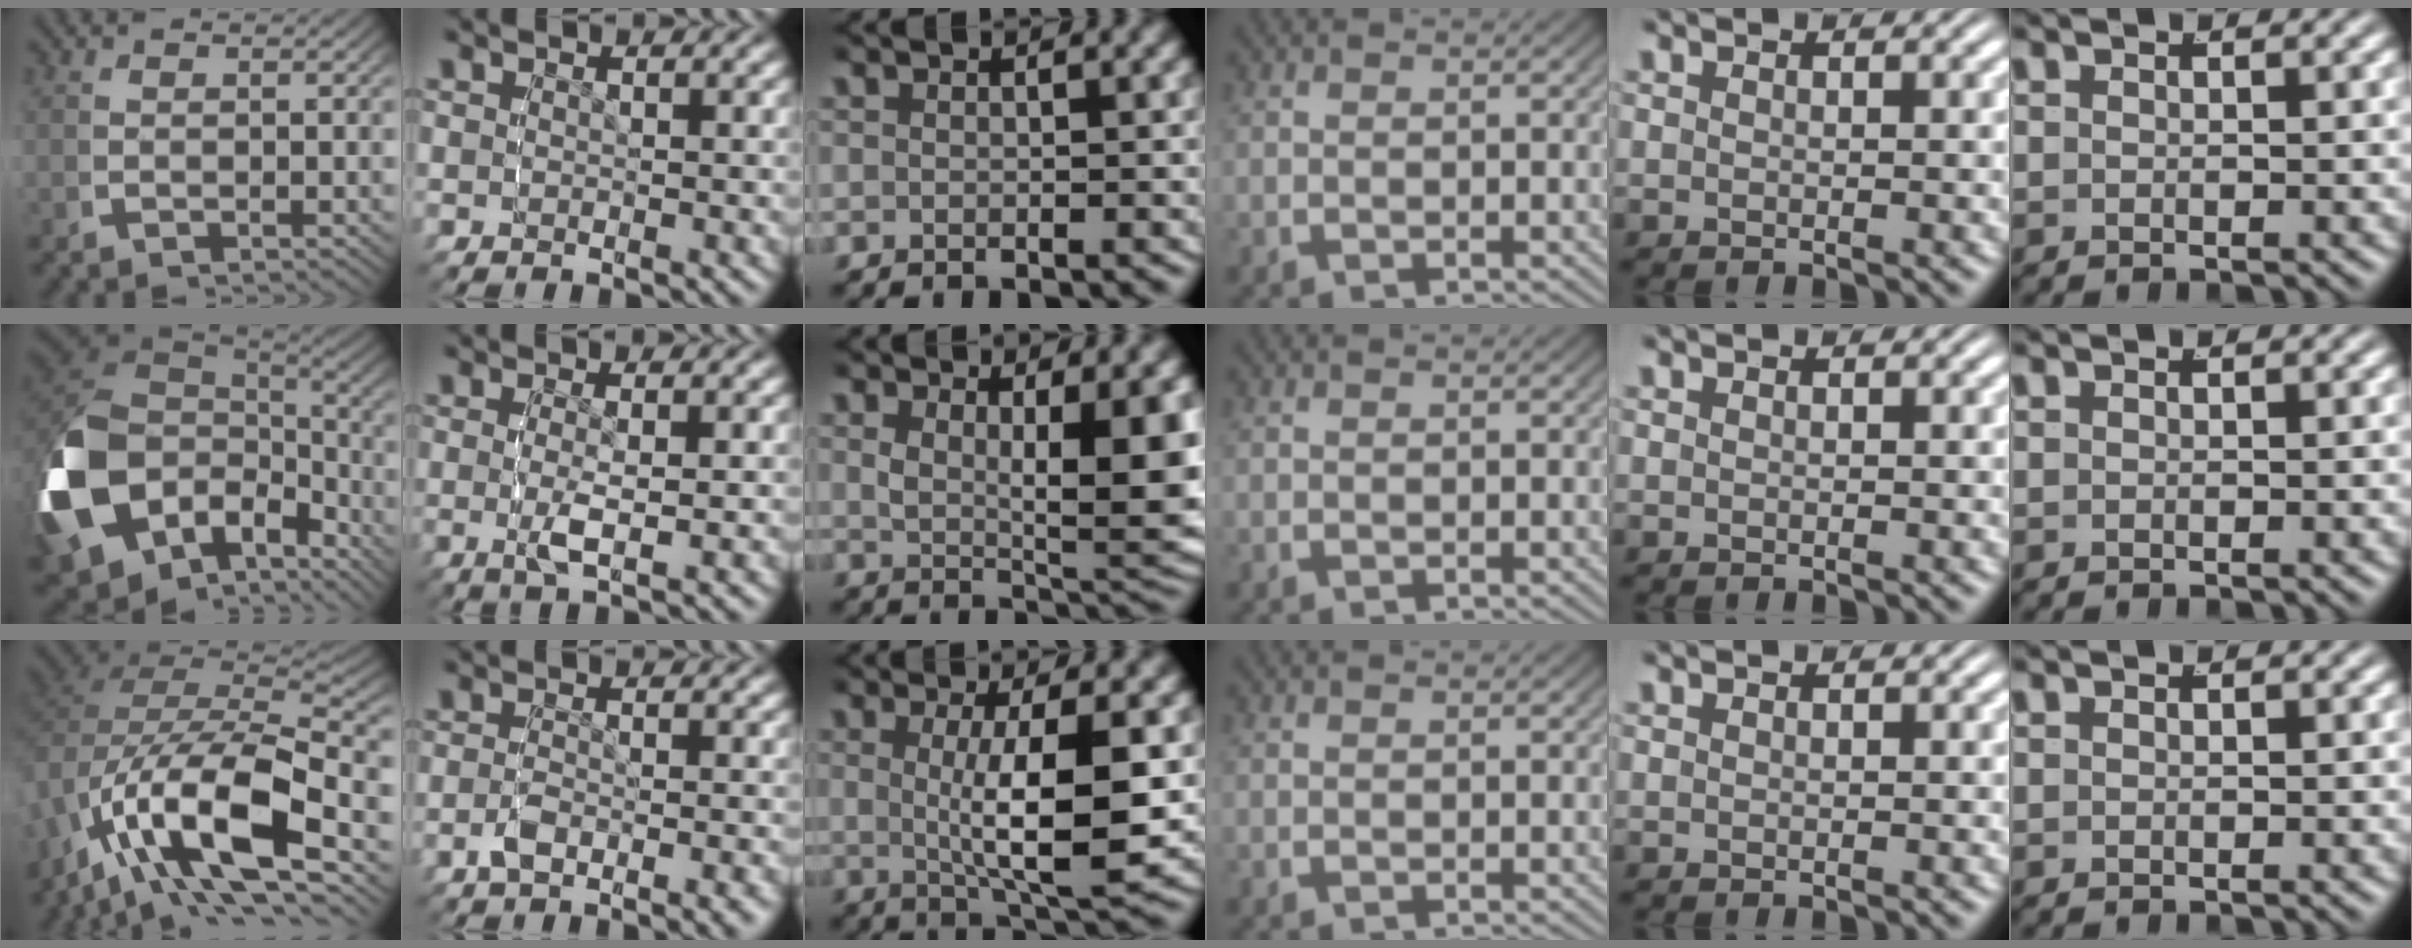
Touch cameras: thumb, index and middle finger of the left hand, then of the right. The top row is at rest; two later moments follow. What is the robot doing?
{"motion": "grasp_and_lifting", "object": "button"}